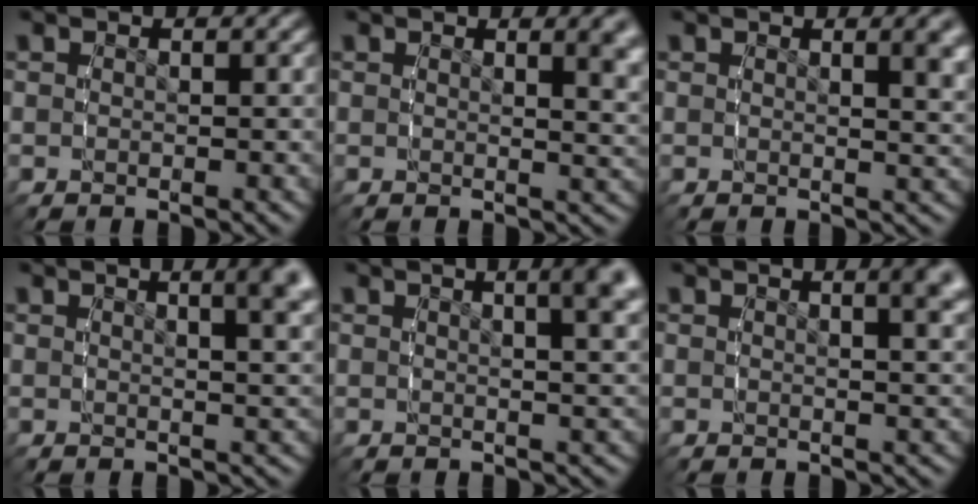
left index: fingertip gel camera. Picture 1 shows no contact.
{"total": 2.6, "force": [1.4, -0.1, 2.2], "torque": [-0.025, -0.007, 0.024]}
{"total": 2.3, "force": [1.1, -0.2, 2.0], "torque": [-0.024, -0.007, 0.020]}
{"total": 6.6, "force": [3.3, 1.9, 5.5], "torque": [-0.053, 0.015, 0.046]}
{"total": 7.5, "force": [3.5, 2.5, 6.1], "torque": [-0.060, 0.022, 0.047]}
{"total": 4.6, "force": [2.3, 0.9, 3.8], "torque": [-0.038, 0.009, 0.034]}